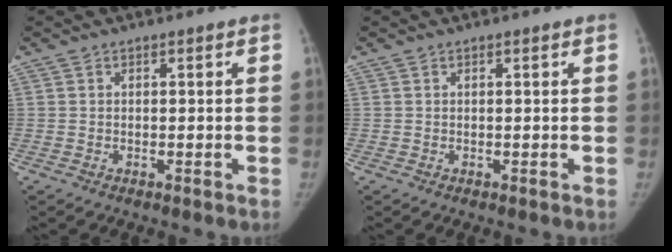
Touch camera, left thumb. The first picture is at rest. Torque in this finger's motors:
{"motor_torque": [0.09, 0.15, 0.39, -0.27, 0.03]}